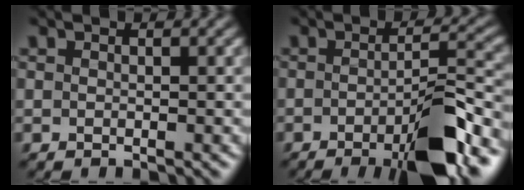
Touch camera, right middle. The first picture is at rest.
{"total": 7.2, "force": [-3.5, 1.3, 6.2], "torque": [-0.088, 0.012, -0.053]}